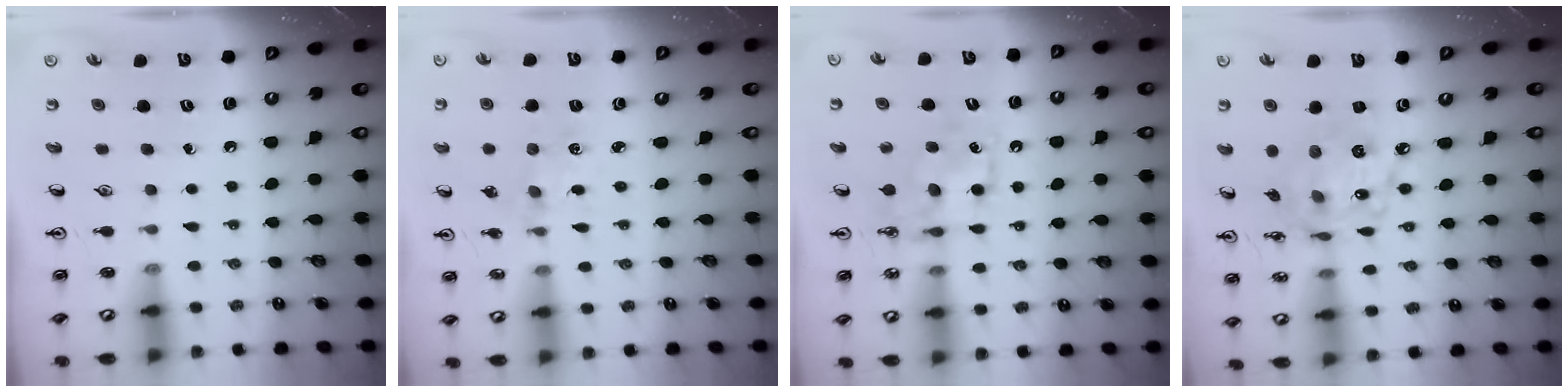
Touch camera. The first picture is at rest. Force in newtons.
{"total": 1.1, "press": 1.1, "slide": 0.2}
{"total": 8.2, "press": 8.2, "slide": 0.1}
{"total": 14.7, "press": 14.7, "slide": 1.1}